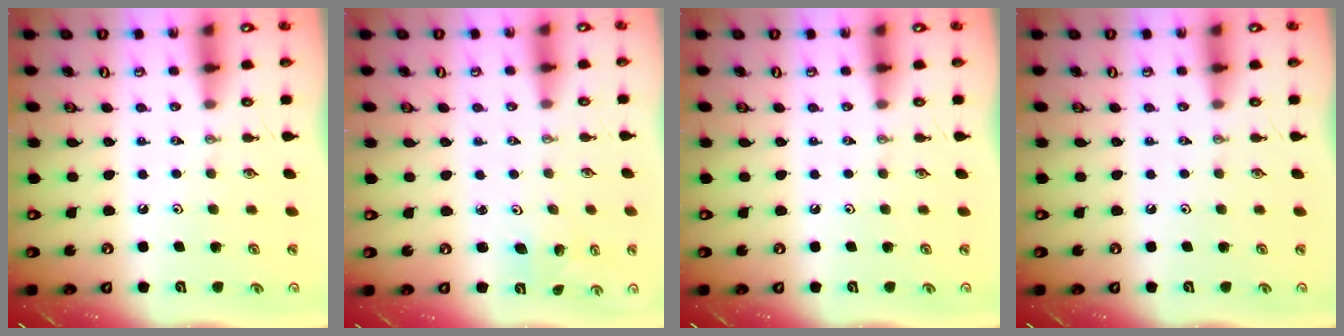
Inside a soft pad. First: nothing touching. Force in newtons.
{"total": 1.9, "press": 1.9, "slide": 0.1}
{"total": 0.0}
{"total": 0.0}